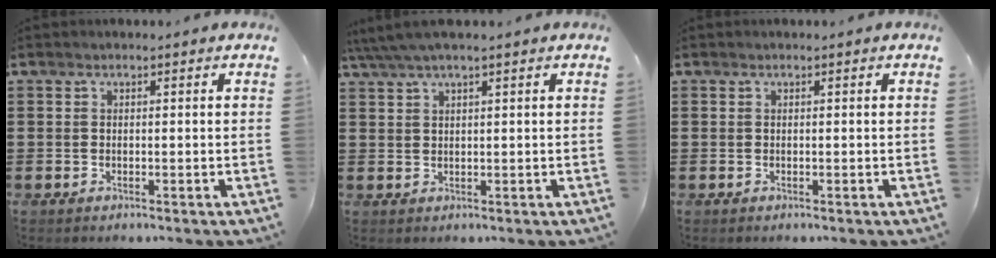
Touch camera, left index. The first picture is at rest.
{"total": 3.0, "force": [2.2, 0.2, 1.9], "torque": [-0.042, 0.003, 0.041]}
{"total": 0.0}